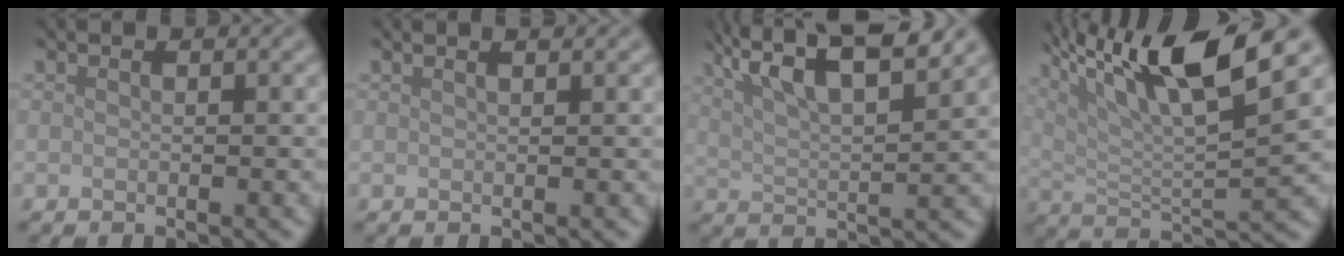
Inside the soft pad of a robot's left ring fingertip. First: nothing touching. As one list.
[{"total": 1.8, "force": [1.3, 0.8, 1.0], "torque": [0.000, -0.001, -0.007]}, {"total": 9.2, "force": [5.8, 2.6, 6.6], "torque": [-0.105, 0.023, 0.071]}, {"total": 12.3, "force": [7.3, 2.3, 9.6], "torque": [-0.163, 0.010, 0.133]}]